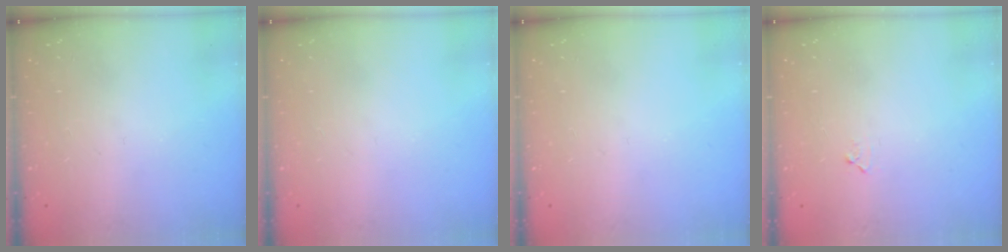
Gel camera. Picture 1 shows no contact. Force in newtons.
{"total": 0.0}
{"total": 0.0}
{"total": 3.4, "press": 3.4, "slide": 0.4}